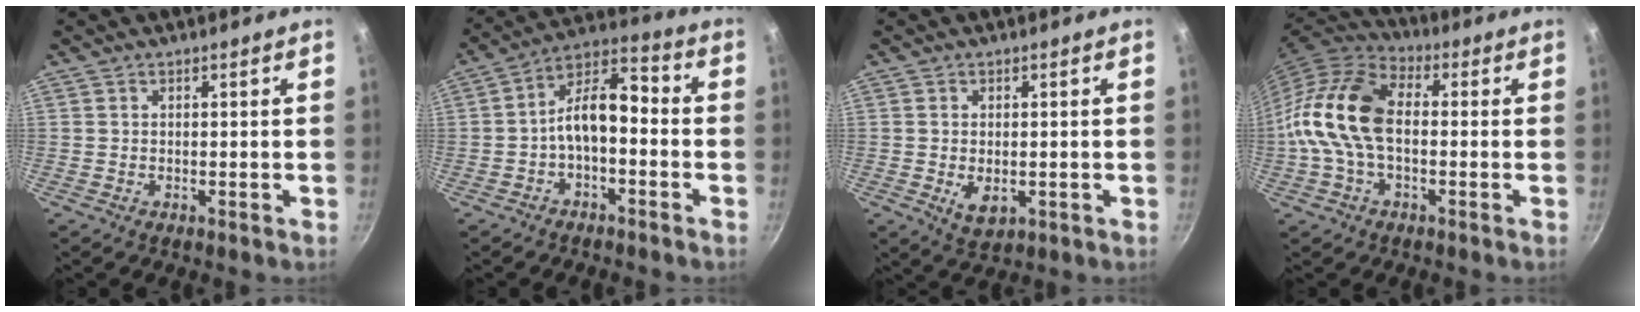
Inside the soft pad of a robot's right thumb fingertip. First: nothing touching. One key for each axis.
{"total": 9.8, "fx": -2.5, "fy": 5.1, "fz": 8.0, "tx": -0.127, "ty": 0.057, "tz": -0.054}
{"total": 4.7, "fx": -0.9, "fy": 2.8, "fz": 3.7, "tx": -0.058, "ty": -0.009, "tz": -0.006}
{"total": 14.7, "fx": -1.1, "fy": 9.1, "fz": 11.5, "tx": -0.215, "ty": 0.039, "tz": -0.040}